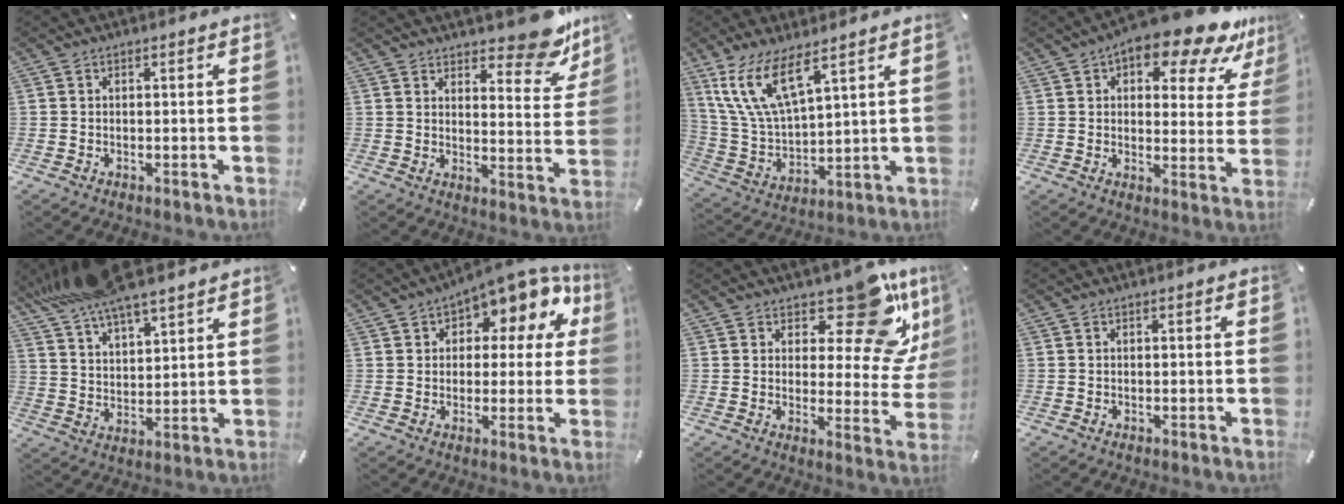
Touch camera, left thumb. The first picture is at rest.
{"total": 11.8, "force": [9.8, 4.6, 4.7], "torque": [-0.039, -0.083, 0.171]}
{"total": 14.0, "force": [9.1, 5.1, 9.3], "torque": [-0.232, -0.034, 0.161]}
{"total": 15.6, "force": [11.3, 5.5, 9.3], "torque": [-0.132, -0.073, 0.188]}
{"total": 12.5, "force": [11.1, 2.7, 5.1], "torque": [-0.125, -0.055, 0.208]}
{"total": 11.5, "force": [7.0, 6.0, 6.9], "torque": [-0.093, -0.047, 0.120]}
{"total": 17.2, "force": [11.7, 7.2, 10.4], "torque": [-0.130, -0.096, 0.196]}
{"total": 0.0}